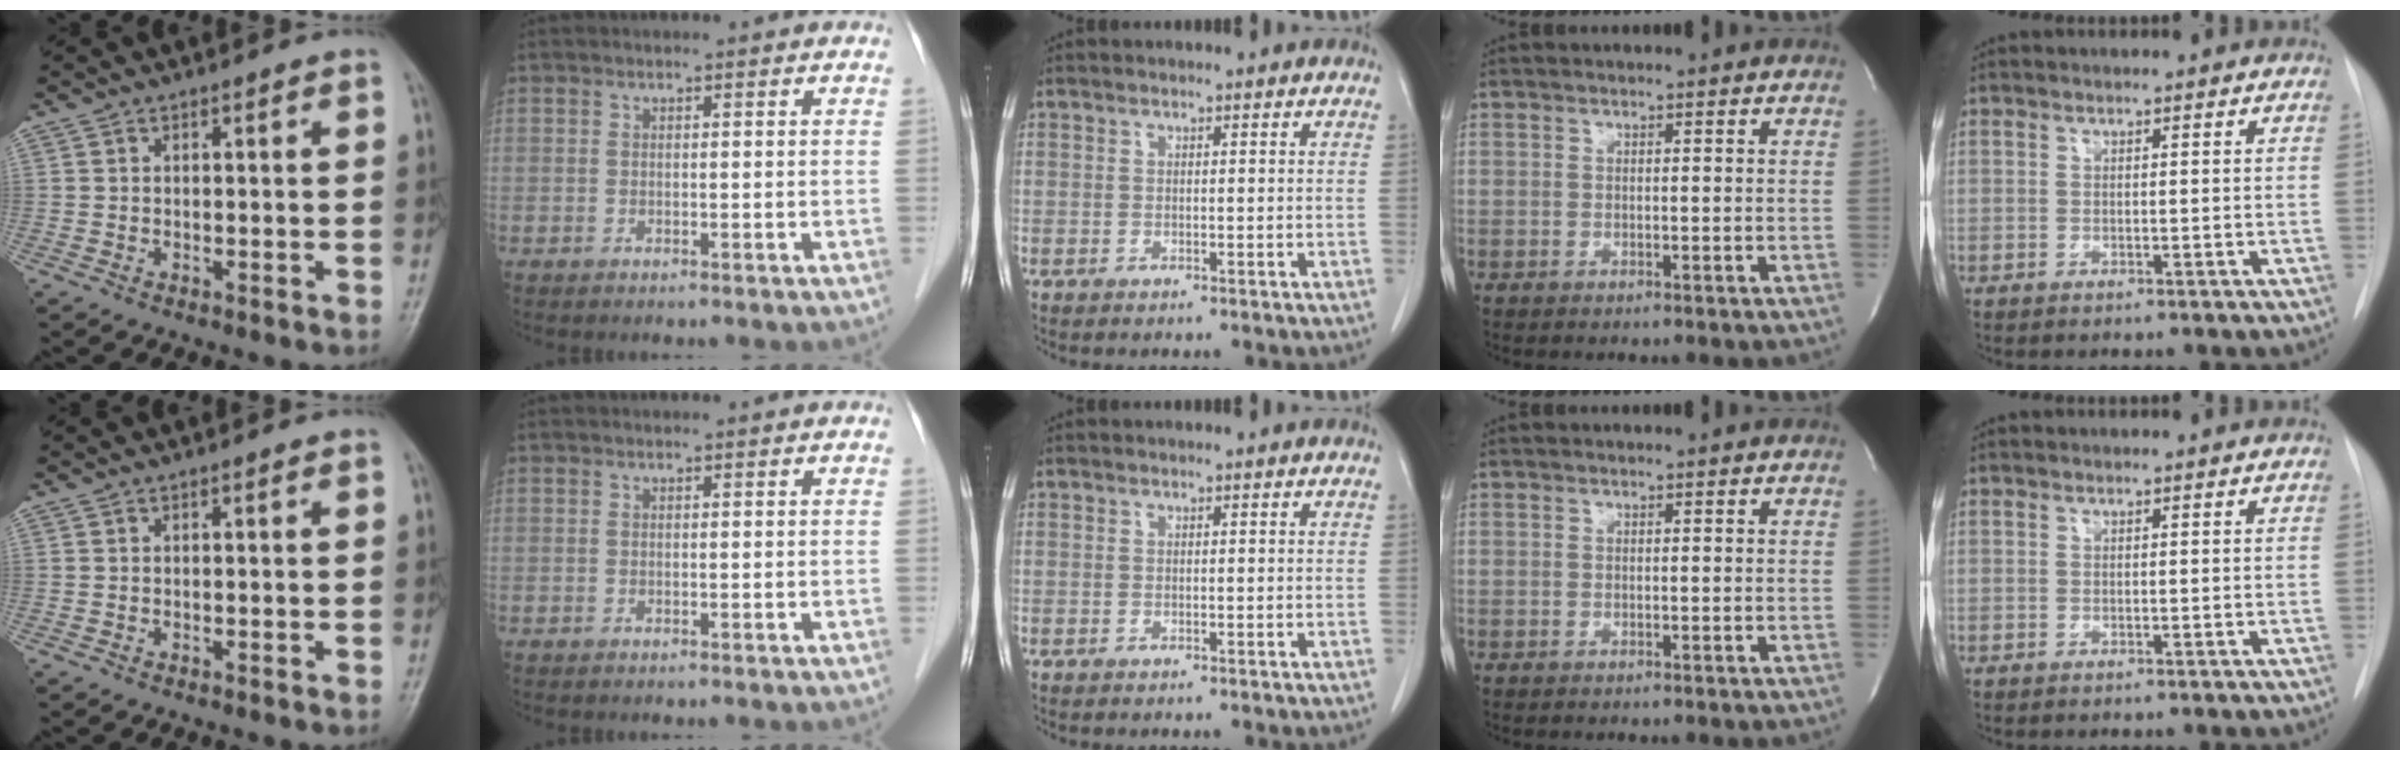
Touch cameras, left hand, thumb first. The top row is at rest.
{}